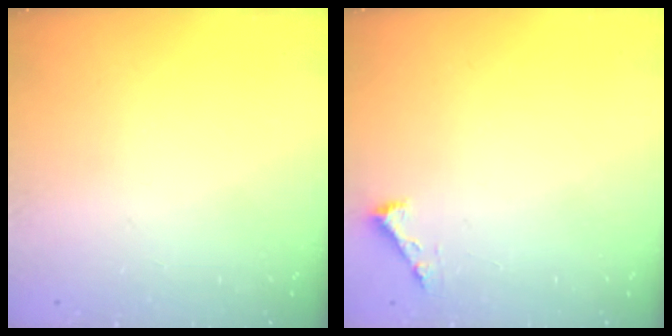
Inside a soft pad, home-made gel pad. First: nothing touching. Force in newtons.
{"total": 2.3, "press": 2.3, "slide": 0.3}